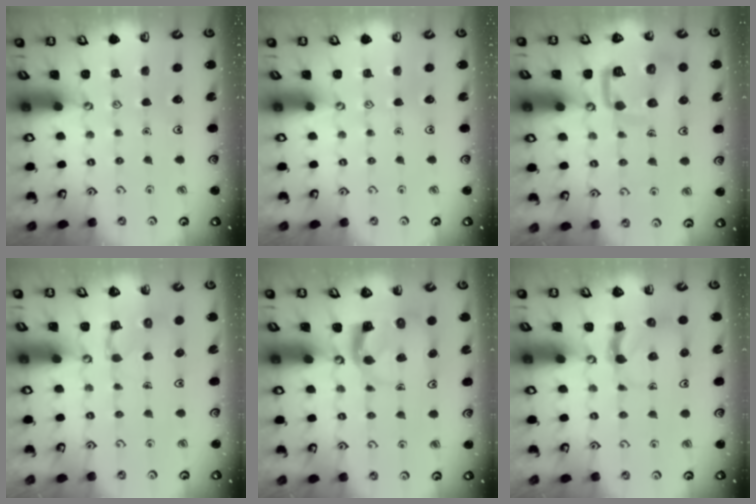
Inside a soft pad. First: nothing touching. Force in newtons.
{"total": 0.0}
{"total": 11.7, "press": 11.7, "slide": 1.3}
{"total": 4.7, "press": 4.7, "slide": 0.4}
{"total": 3.8, "press": 3.8, "slide": 0.6}
{"total": 4.5, "press": 4.4, "slide": 0.7}